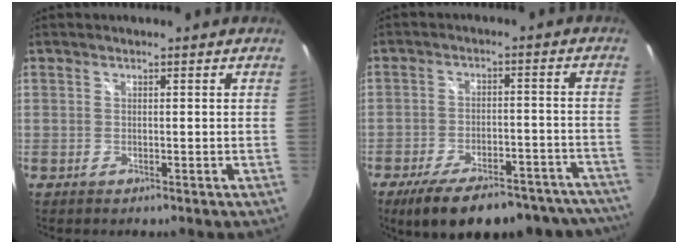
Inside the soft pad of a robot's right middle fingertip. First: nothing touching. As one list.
[{"total": 23.3, "force": [-19.5, 7.6, 10.2], "torque": [-0.176, -0.002, -0.246]}]